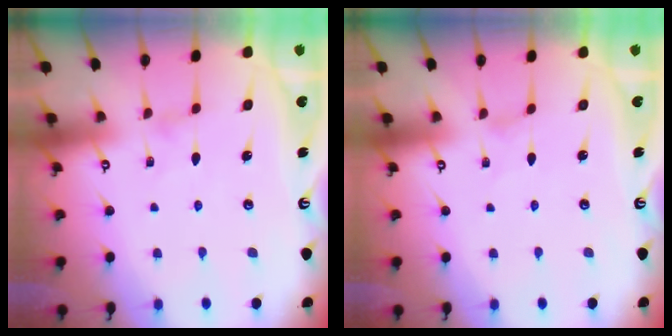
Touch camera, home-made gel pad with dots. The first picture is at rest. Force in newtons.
{"total": 0.0}